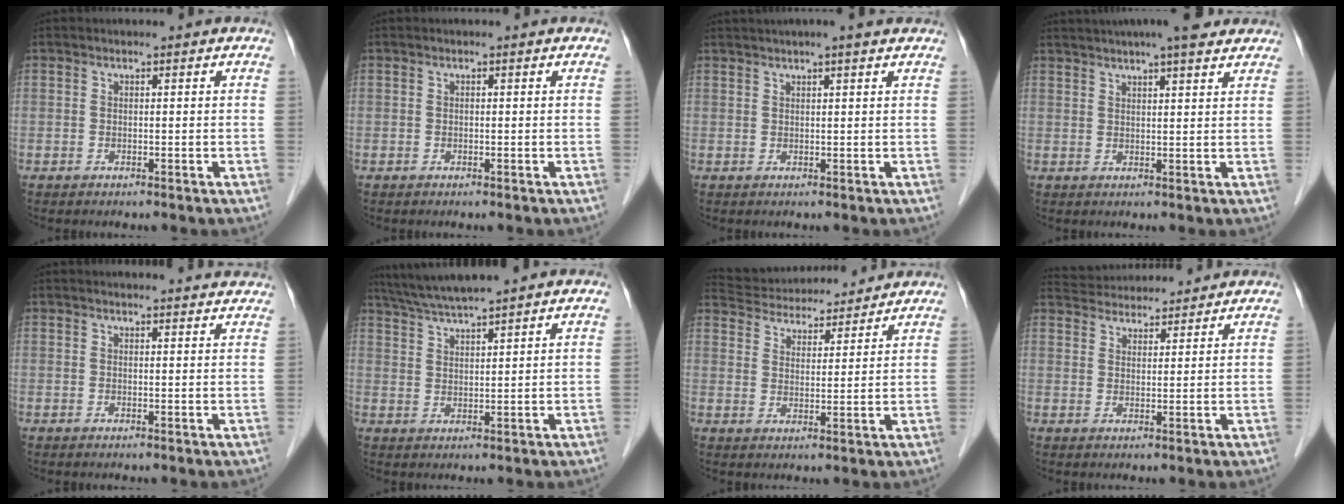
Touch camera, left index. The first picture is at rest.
{"total": 0.6, "force": [-0.6, 0.0, 0.0], "torque": [0.002, -0.005, -0.009]}
{"total": 5.9, "force": [4.7, -0.1, 3.6], "torque": [-0.057, 0.027, 0.063]}
{"total": 10.8, "force": [8.8, 1.3, 6.2], "torque": [-0.092, 0.024, 0.114]}
{"total": 7.3, "force": [7.1, 0.6, 1.8], "torque": [-0.013, 0.003, 0.061]}
{"total": 6.8, "force": [5.9, -1.1, 3.2], "torque": [-0.064, 0.017, 0.109]}
{"total": 14.0, "force": [13.2, 2.8, 3.8], "torque": [-0.067, 0.029, 0.206]}
{"total": 8.8, "force": [8.6, 1.3, 1.7], "torque": [-0.034, 0.028, 0.131]}